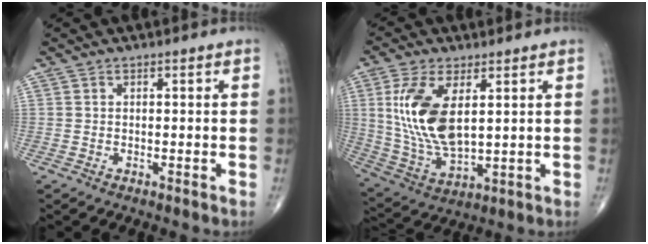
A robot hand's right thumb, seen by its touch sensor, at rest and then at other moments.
{"total": 15.0, "force": [3.4, 7.2, 12.7], "torque": [-0.262, -0.017, 0.080]}